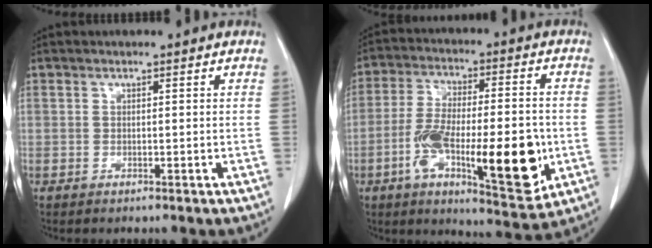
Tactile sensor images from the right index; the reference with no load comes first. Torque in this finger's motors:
{"motor_torque": [1.26, -0.88, 0.63, 0.21]}